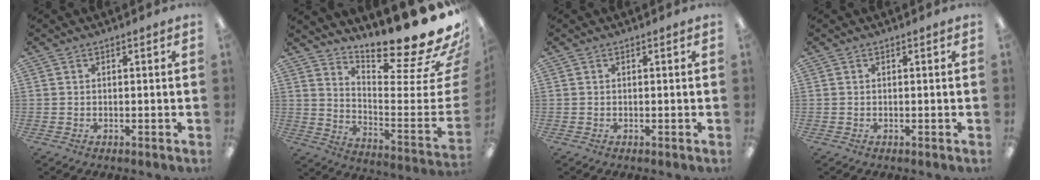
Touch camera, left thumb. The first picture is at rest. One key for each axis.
{"total": 20.3, "fx": 17.4, "fy": 1.9, "fz": 10.2, "tx": -0.118, "ty": -0.158, "tz": 0.269}
{"total": 0.0}
{"total": 0.0}